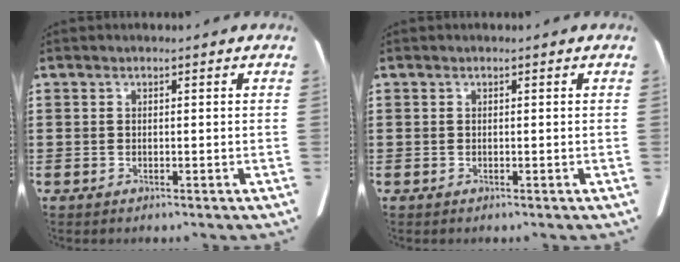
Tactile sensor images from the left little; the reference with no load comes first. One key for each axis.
{"total": 0.0}